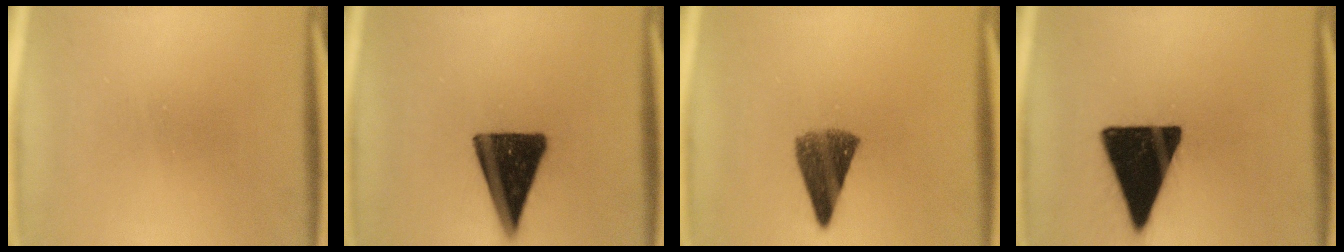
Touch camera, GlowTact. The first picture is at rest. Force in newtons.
{"total": 15.8}
{"total": 7.6}
{"total": 19.5}